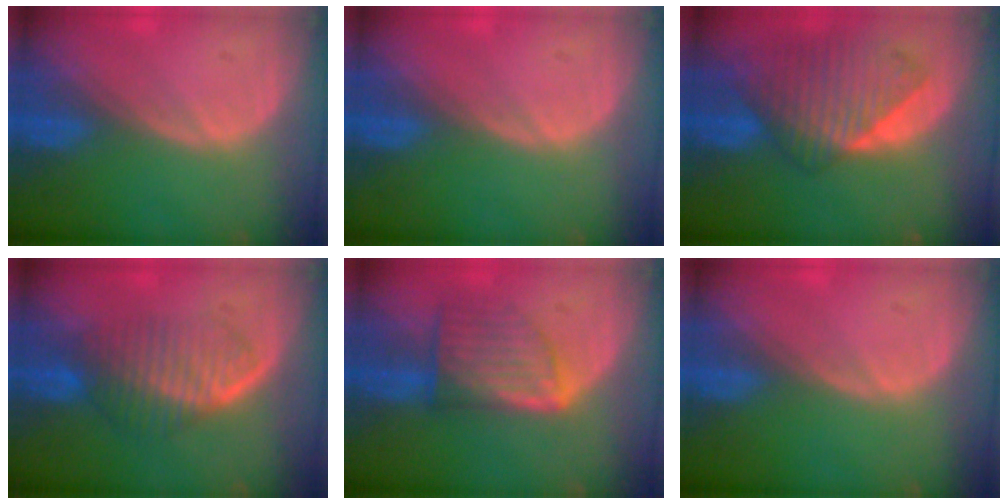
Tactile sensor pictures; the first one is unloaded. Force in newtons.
{"total": 0.0}
{"total": 9.5, "press": 8.4, "slide": 4.6}
{"total": 6.3, "press": 6.2, "slide": 1.2}
{"total": 7.4, "press": 6.6, "slide": 3.4}
{"total": 0.0}